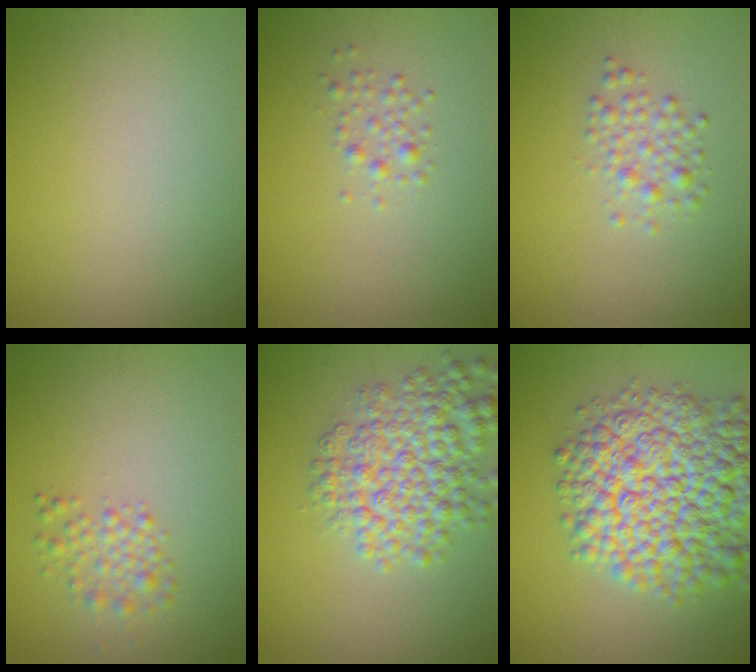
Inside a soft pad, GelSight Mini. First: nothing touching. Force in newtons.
{"total": 1.2, "press": 1.2, "slide": 0.0}
{"total": 1.9, "press": 1.9, "slide": 0.1}
{"total": 1.9, "press": 1.9, "slide": 0.0}
{"total": 6.0, "press": 6.0, "slide": 0.2}
{"total": 11.7, "press": 11.7, "slide": 0.4}